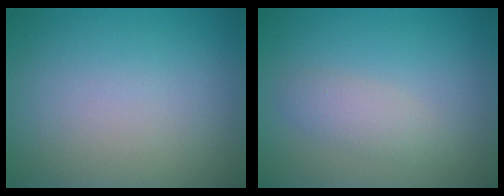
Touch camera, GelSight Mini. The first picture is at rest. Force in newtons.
{"total": 1.9, "press": 1.9, "slide": 0.1}